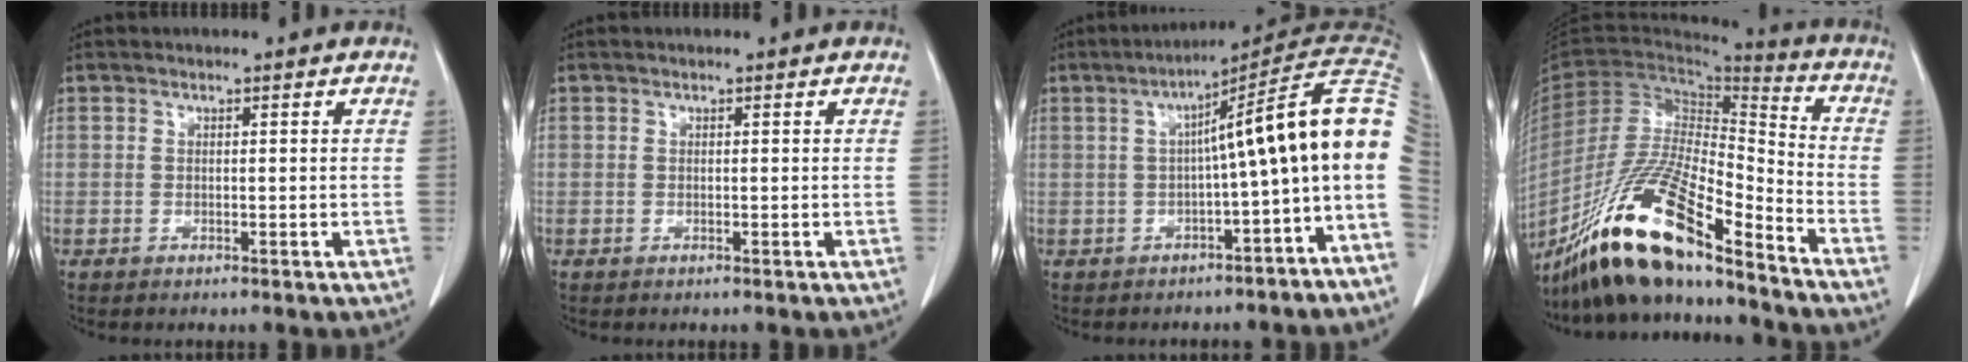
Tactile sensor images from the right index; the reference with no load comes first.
{"total": 0.0}
{"total": 13.6, "force": [-1.0, 0.4, 13.6], "torque": [-0.182, 0.045, -0.021]}
{"total": 20.5, "force": [-15.6, 2.6, 13.1], "torque": [-0.269, -0.028, -0.292]}